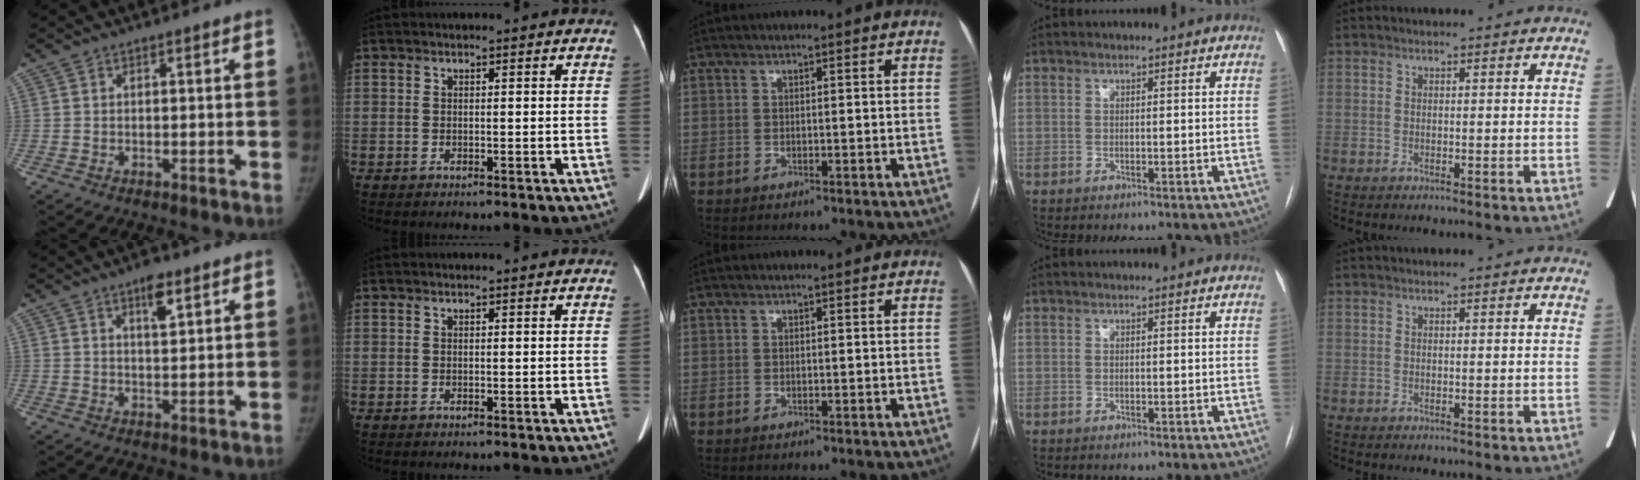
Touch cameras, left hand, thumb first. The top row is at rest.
{"thumb": {"total": 4.8, "force": [2.9, 1.7, 3.4], "torque": [-0.045, -0.015, 0.046]}, "index": {"total": 0.6, "force": [0.5, 0.0, 0.1], "torque": [-0.001, 0.002, 0.006]}}